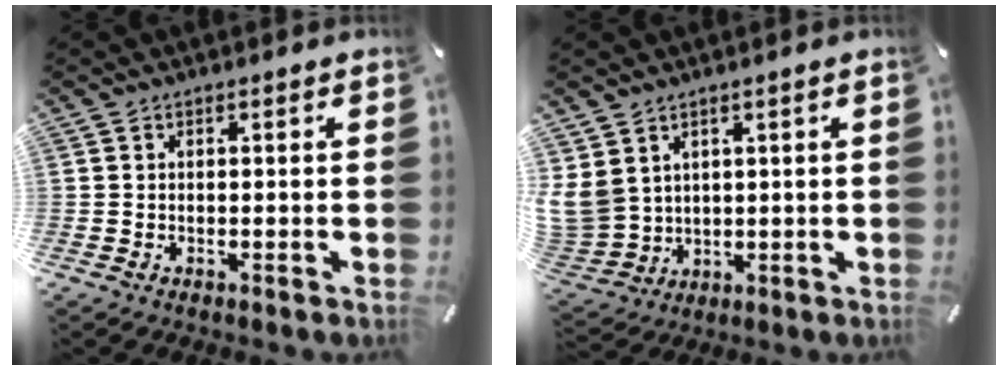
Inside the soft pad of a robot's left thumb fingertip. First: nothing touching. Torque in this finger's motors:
{"motor_torque": [2.22, 2.18, 1.30, -1.47, 0.63]}